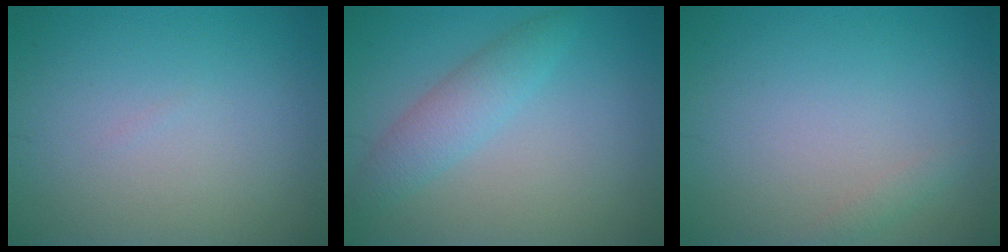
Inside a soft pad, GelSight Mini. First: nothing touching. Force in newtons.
{"total": 2.9, "press": 2.9, "slide": 0.1}
{"total": 0.7, "press": 0.7, "slide": 0.0}